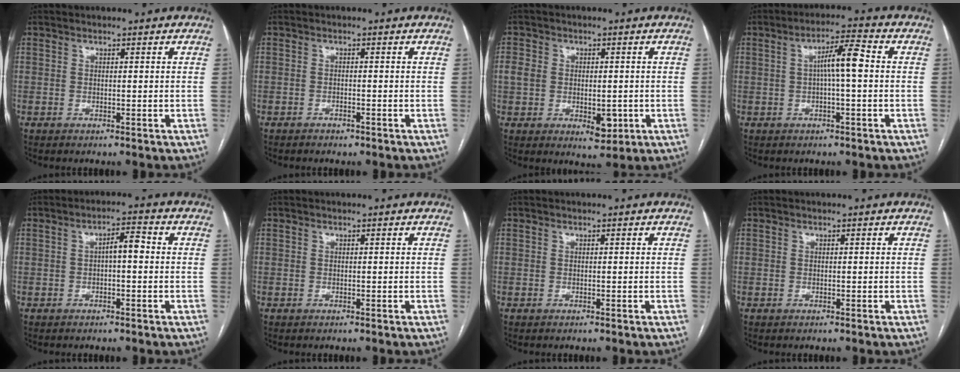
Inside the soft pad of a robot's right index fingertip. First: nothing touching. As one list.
[{"total": 0.9, "force": [-0.8, 0.3, 0.3], "torque": [-0.010, 0.000, -0.011]}, {"total": 7.1, "force": [-1.1, 4.8, 5.2], "torque": [-0.074, 0.005, -0.005]}, {"total": 5.8, "force": [0.2, 0.5, 5.8], "torque": [-0.097, 0.017, 0.003]}, {"total": 3.4, "force": [0.0, 1.0, 3.3], "torque": [-0.052, 0.014, -0.001]}, {"total": 0.0}, {"total": 0.0}, {"total": 0.0}]